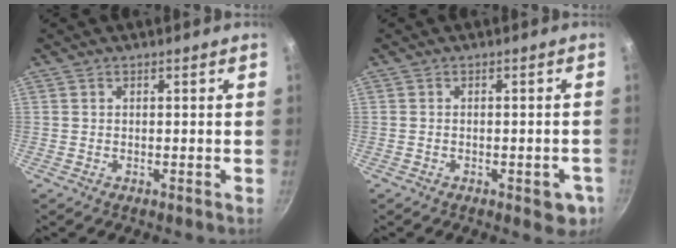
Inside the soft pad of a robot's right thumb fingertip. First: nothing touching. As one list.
[{"total": 4.8, "force": [-2.0, 2.3, 3.8], "torque": [-0.030, 0.009, -0.020]}]